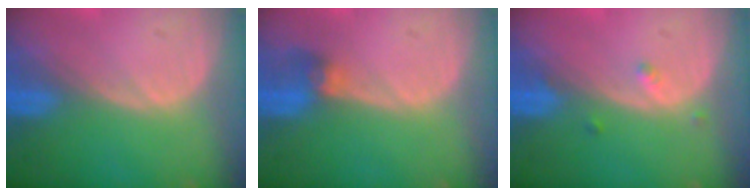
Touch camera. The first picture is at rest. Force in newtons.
{"total": 2.8, "press": 2.6, "slide": 1.0}
{"total": 1.6, "press": 1.3, "slide": 0.8}